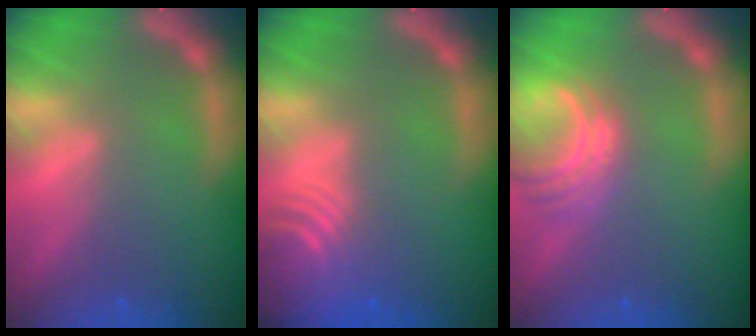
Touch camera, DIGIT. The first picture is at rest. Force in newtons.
{"total": 7.5}
{"total": 4.5}